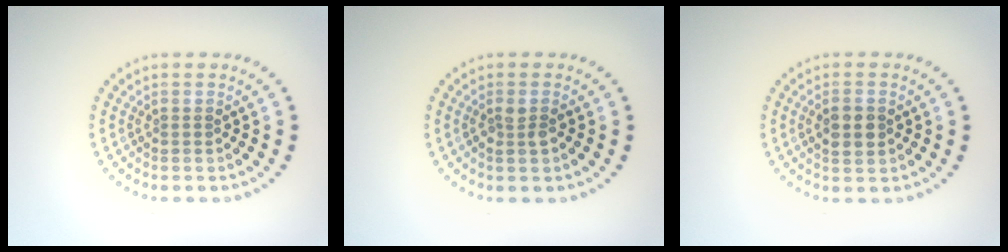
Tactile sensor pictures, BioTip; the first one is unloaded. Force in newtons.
{"total": 1.3, "press": 1.2, "slide": 0.4}
{"total": 2.2, "press": 2.2, "slide": 0.2}